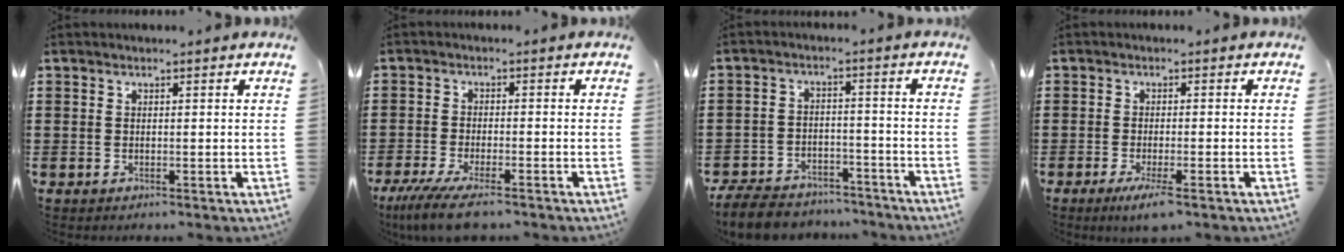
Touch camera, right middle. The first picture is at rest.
{"total": 5.4, "force": [-4.3, 0.5, 3.3], "torque": [-0.082, -0.020, -0.085]}
{"total": 7.1, "force": [-6.7, 1.6, 1.4], "torque": [-0.031, 0.015, -0.133]}
{"total": 3.1, "force": [-1.8, 0.1, 2.6], "torque": [-0.048, -0.009, -0.031]}